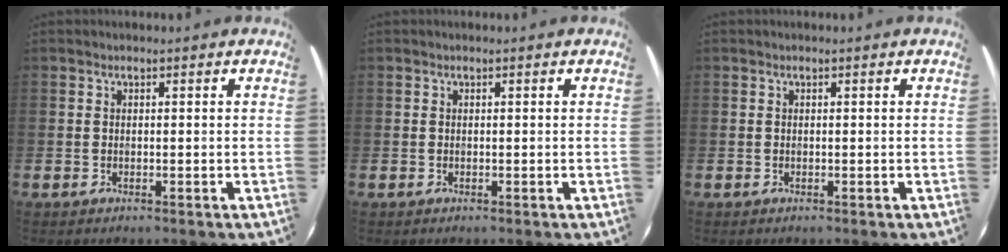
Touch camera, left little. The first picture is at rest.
{"total": 0.0}
{"total": 0.0}